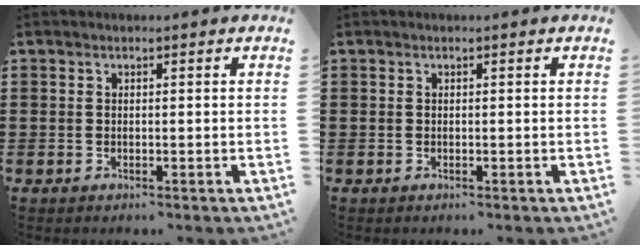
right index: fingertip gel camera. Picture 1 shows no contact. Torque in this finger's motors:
{"motor_torque": [-0.01, 0.08, 0.00, 0.00]}